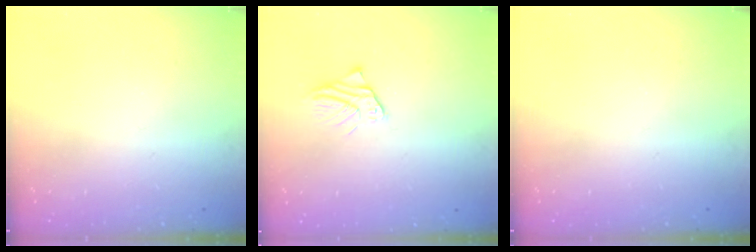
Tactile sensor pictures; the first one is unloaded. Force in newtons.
{"total": 2.8, "press": 2.8, "slide": 0.2}
{"total": 0.0}